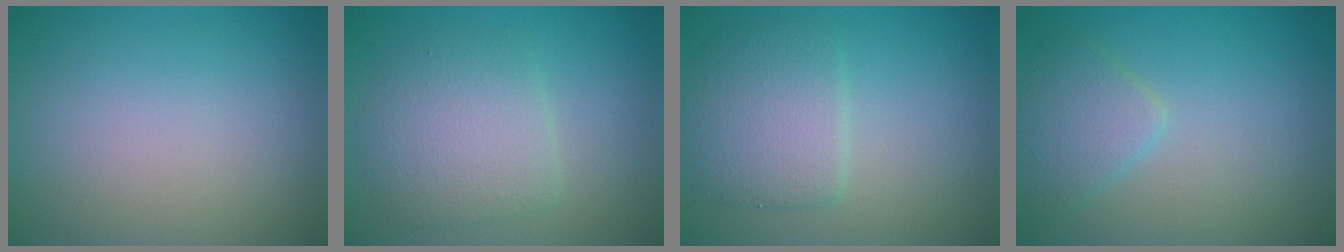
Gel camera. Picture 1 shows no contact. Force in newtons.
{"total": 4.3, "press": 4.3, "slide": 0.1}
{"total": 4.0, "press": 4.0, "slide": 0.1}
{"total": 2.6, "press": 2.6, "slide": 0.1}